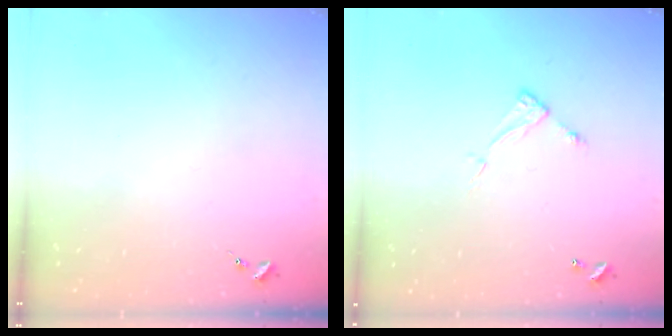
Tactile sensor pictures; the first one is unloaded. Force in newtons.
{"total": 4.9, "press": 4.8, "slide": 0.3}